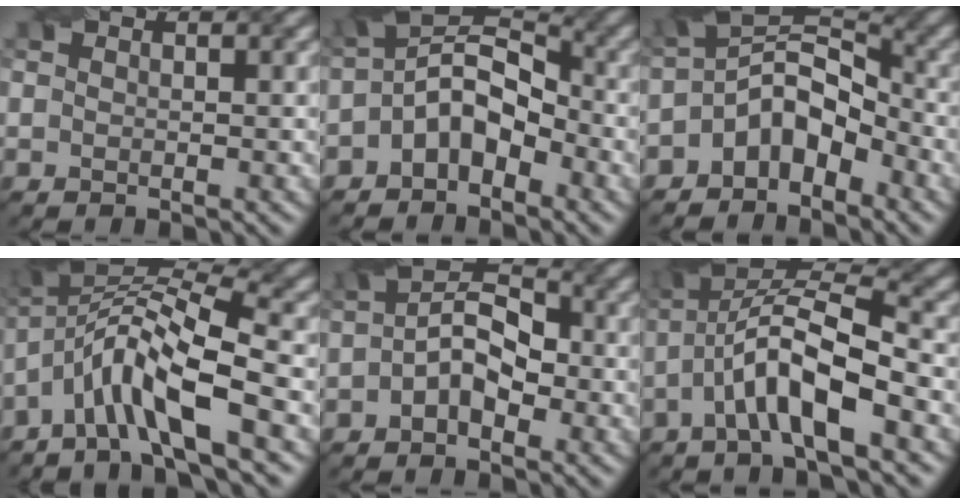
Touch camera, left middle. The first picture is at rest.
{"total": 6.0, "force": [-2.2, 3.5, 4.3], "torque": [-0.071, 0.016, -0.050]}
{"total": 6.4, "force": [-3.2, 3.6, 4.2], "torque": [-0.057, 0.013, -0.071]}
{"total": 8.6, "force": [-2.8, 2.4, 7.7], "torque": [-0.143, 0.021, -0.066]}
{"total": 5.1, "force": [-0.8, 3.1, 4.0], "torque": [-0.064, 0.011, -0.021]}
{"total": 8.2, "force": [-2.3, 2.3, 7.5], "torque": [-0.139, 0.022, -0.049]}